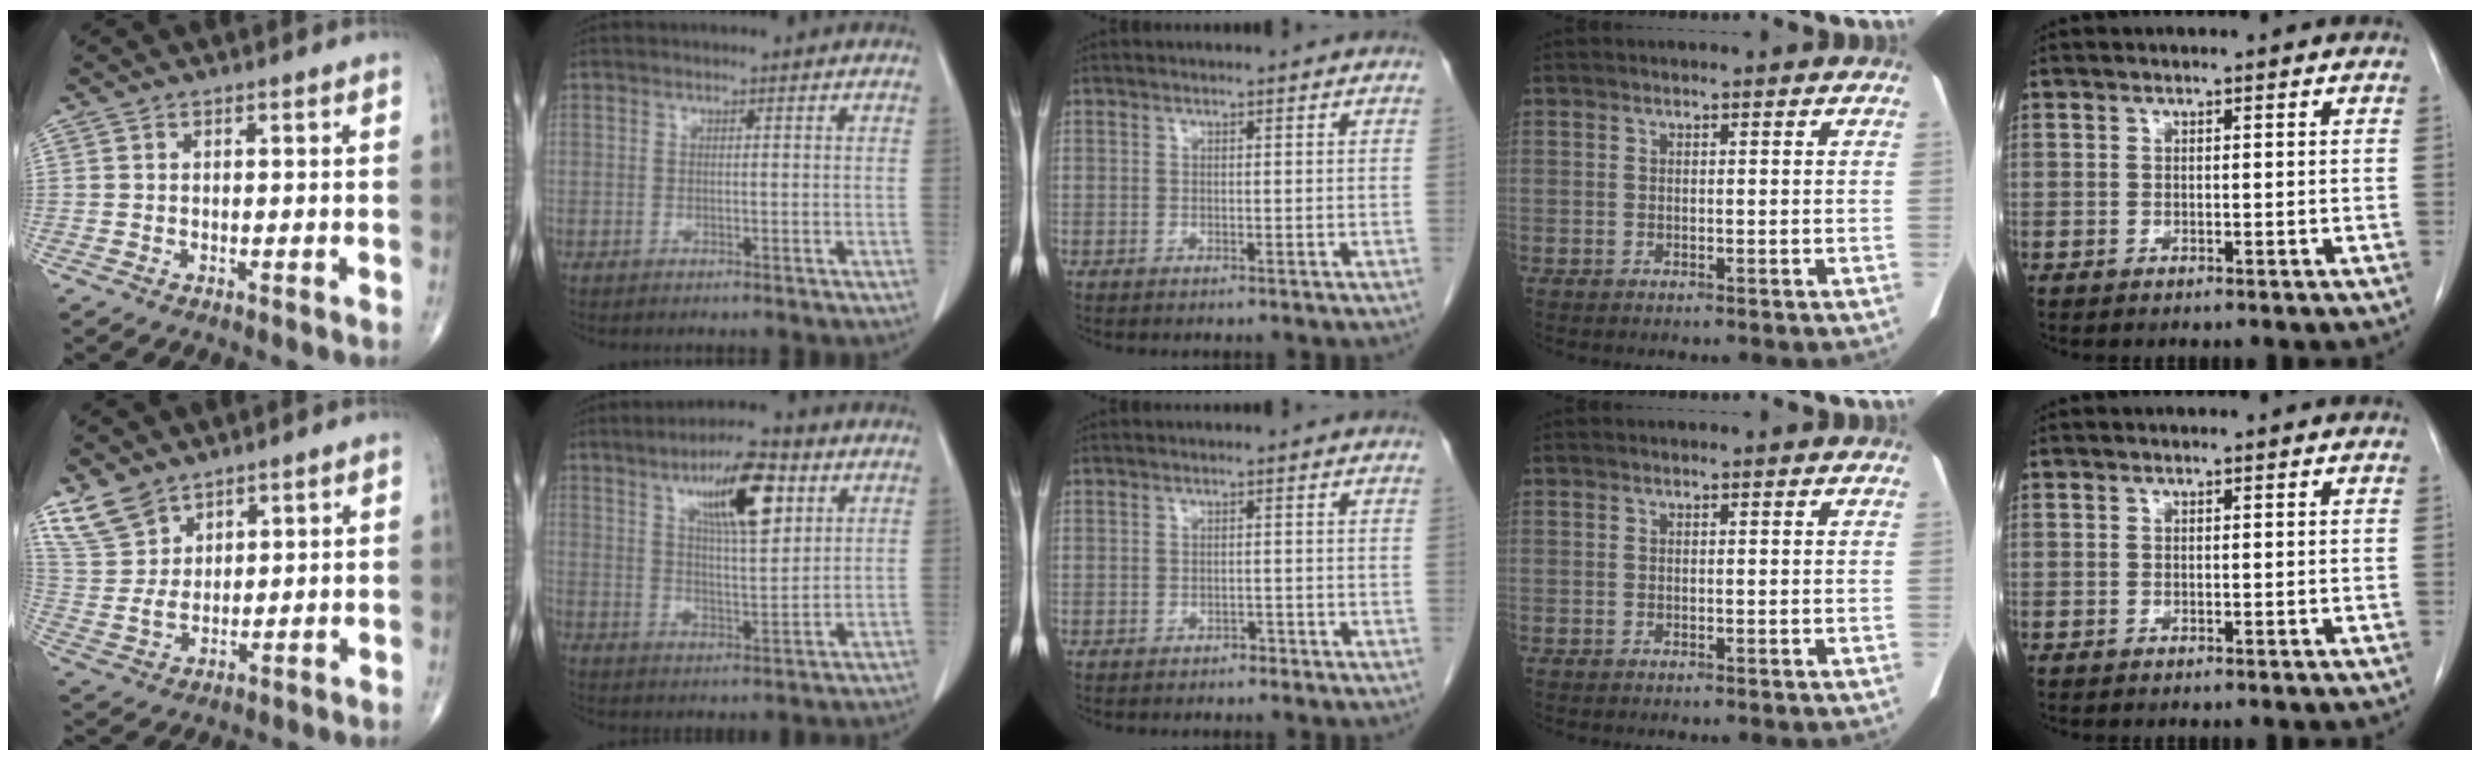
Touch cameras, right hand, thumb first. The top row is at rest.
{"thumb": {"total": 8.1, "force": [6.0, 4.5, 2.9], "torque": [-0.053, -0.020, 0.134]}, "index": {"total": 11.1, "force": [5.2, 2.5, 9.5], "torque": [-0.163, 0.006, 0.088]}, "middle": {"total": 1.1, "force": [-0.9, 0.5, 0.3], "torque": [-0.009, 0.001, -0.013]}}